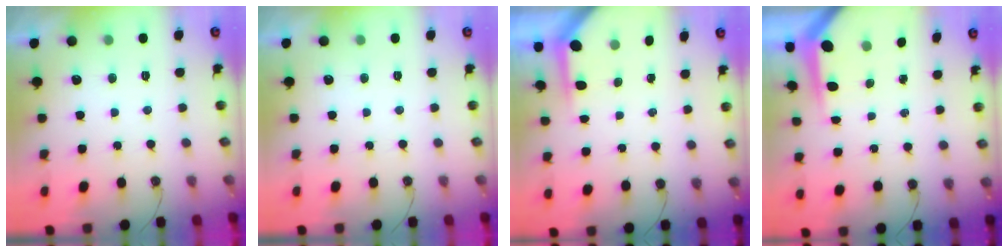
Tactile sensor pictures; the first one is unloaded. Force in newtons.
{"total": 0.0}
{"total": 3.7, "press": 3.7, "slide": 0.3}
{"total": 4.6, "press": 4.6, "slide": 0.4}